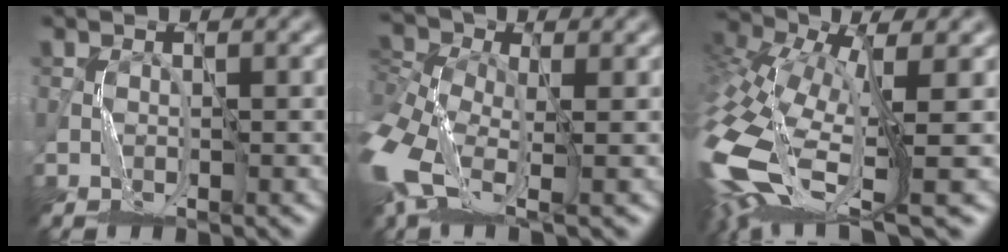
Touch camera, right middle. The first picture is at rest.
{"total": 8.2, "force": [-1.7, 4.8, 6.4], "torque": [-0.155, -0.009, -0.039]}
{"total": 12.7, "force": [-2.1, 6.1, 11.0], "torque": [-0.277, 0.000, -0.027]}